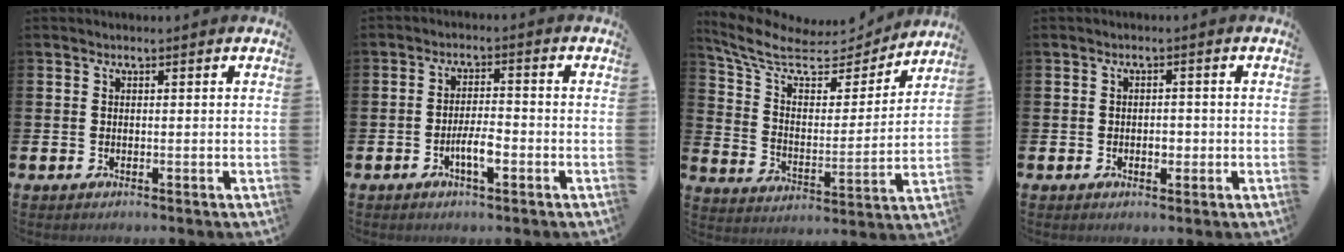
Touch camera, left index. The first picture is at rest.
{"total": 3.7, "force": [-1.4, 1.1, 3.2], "torque": [-0.049, 0.004, -0.028]}
{"total": 9.2, "force": [7.5, 3.7, 3.9], "torque": [-0.113, -0.045, 0.126]}
{"total": 1.7, "force": [-0.5, 1.3, 1.1], "torque": [0.002, -0.004, -0.016]}